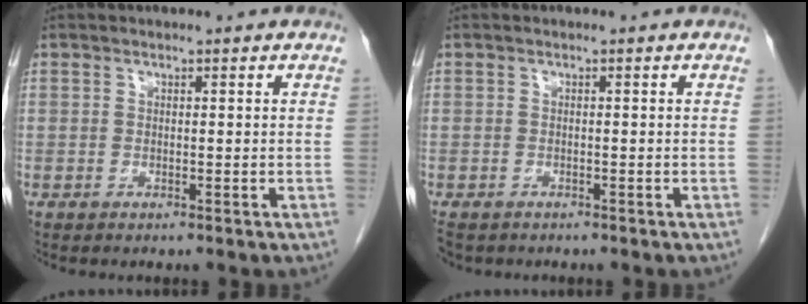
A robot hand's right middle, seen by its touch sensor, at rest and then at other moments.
{"total": 3.8, "force": [-3.1, 1.9, 1.3], "torque": [-0.022, -0.005, -0.042]}